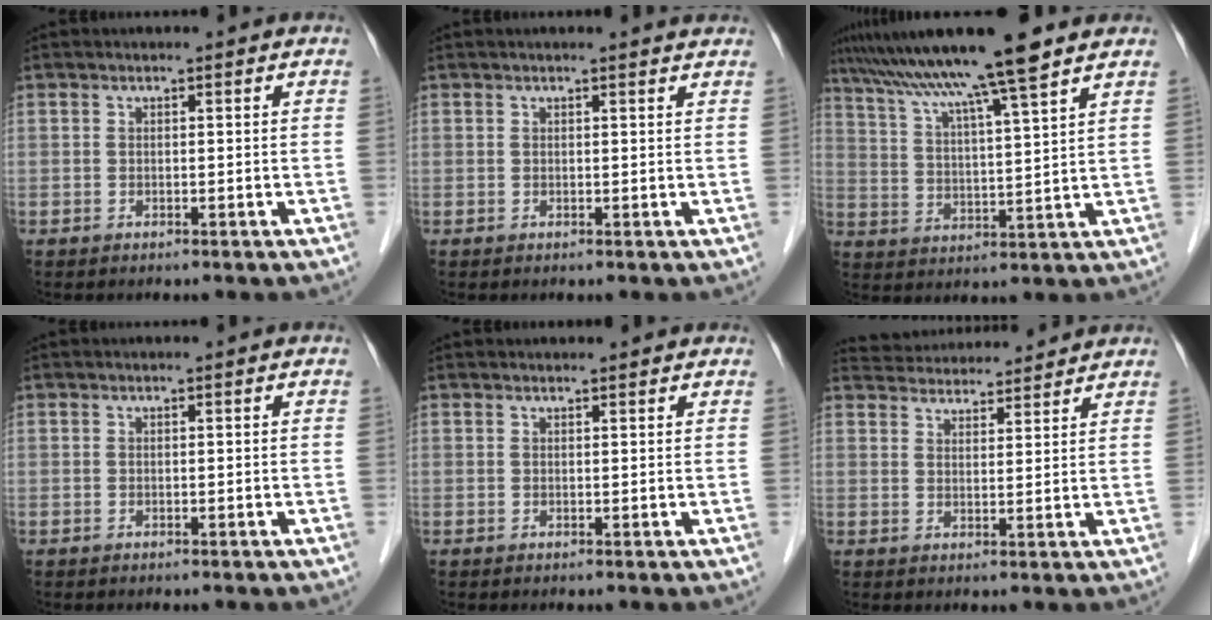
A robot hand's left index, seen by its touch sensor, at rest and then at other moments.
{"total": 3.4, "force": [3.3, 0.1, 0.9], "torque": [-0.014, 0.005, 0.027]}
{"total": 14.2, "force": [11.2, -1.0, 8.6], "torque": [-0.151, 0.022, 0.181]}
{"total": 0.0}
{"total": 2.5, "force": [2.3, 0.6, 0.6], "torque": [-0.012, 0.017, 0.026]}
{"total": 10.8, "force": [10.4, 2.0, 2.1], "torque": [-0.031, 0.031, 0.149]}